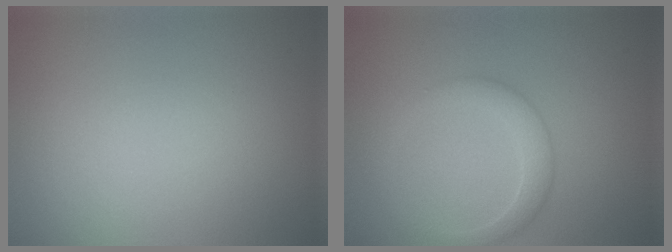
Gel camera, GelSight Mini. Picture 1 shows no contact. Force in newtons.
{"total": 2.4, "press": 2.4, "slide": 0.2}